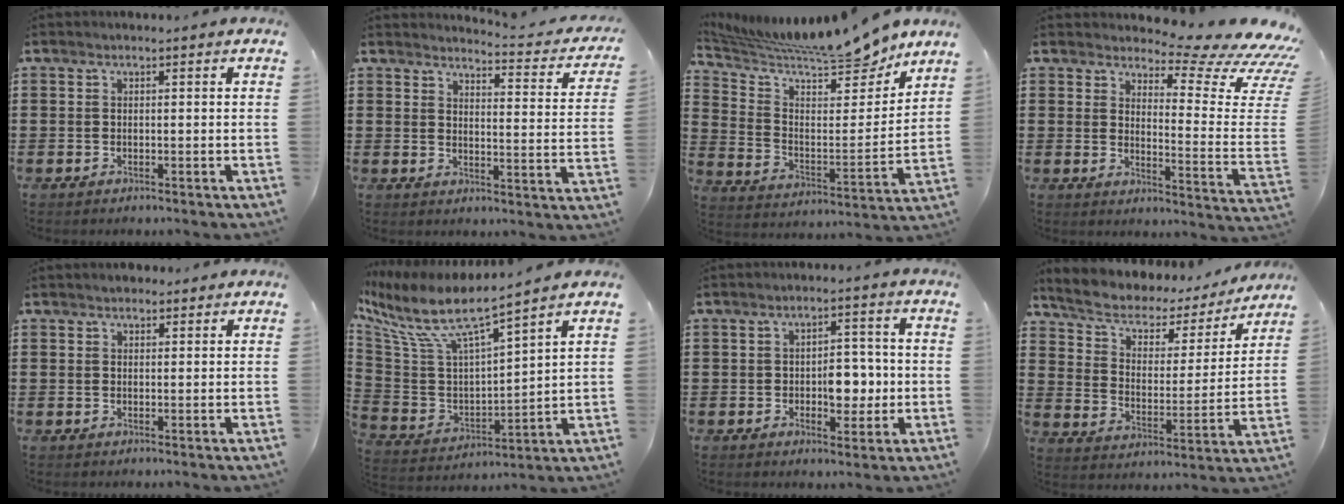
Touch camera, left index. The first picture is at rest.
{"total": 3.2, "force": [3.0, -0.1, 1.1], "torque": [-0.023, -0.031, 0.043]}
{"total": 11.6, "force": [10.8, 1.3, 4.2], "torque": [-0.102, -0.083, 0.182]}
{"total": 7.6, "force": [6.5, 1.3, 3.8], "torque": [-0.070, -0.056, 0.107]}
{"total": 1.4, "force": [1.3, 0.6, 0.1], "torque": [-0.005, 0.005, 0.025]}
{"total": 9.2, "force": [6.5, 2.0, 6.1], "torque": [-0.142, -0.041, 0.110]}
{"total": 5.7, "force": [-0.7, 3.3, 4.6], "torque": [-0.062, -0.002, -0.020]}
{"total": 4.8, "force": [3.3, 2.7, 2.2], "torque": [-0.065, -0.019, 0.049]}